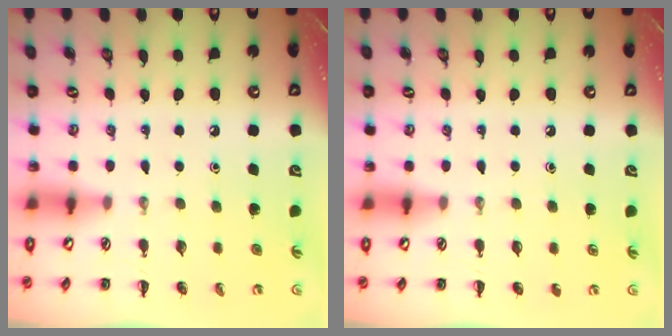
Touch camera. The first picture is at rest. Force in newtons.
{"total": 0.0}